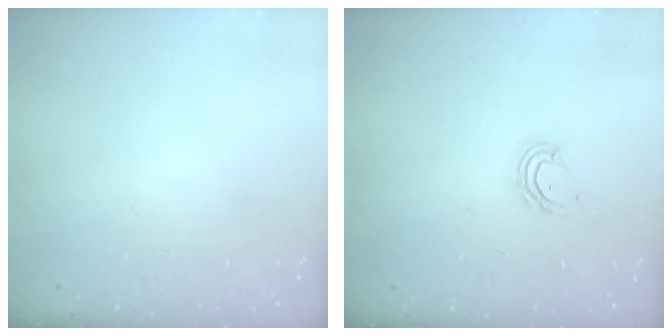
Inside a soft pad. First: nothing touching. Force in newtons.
{"total": 6.1, "press": 6.1, "slide": 0.5}